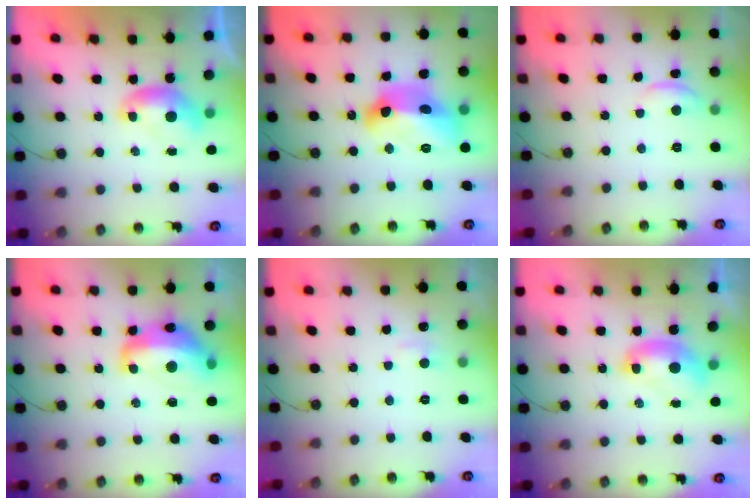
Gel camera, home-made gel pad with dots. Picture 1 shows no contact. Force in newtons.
{"total": 13.6, "press": 13.6, "slide": 1.0}
{"total": 0.6, "press": 0.0, "slide": 0.6}
{"total": 7.9, "press": 7.9, "slide": 1.1}
{"total": 1.9, "press": 1.7, "slide": 0.7}
{"total": 2.2, "press": 2.2, "slide": 0.1}